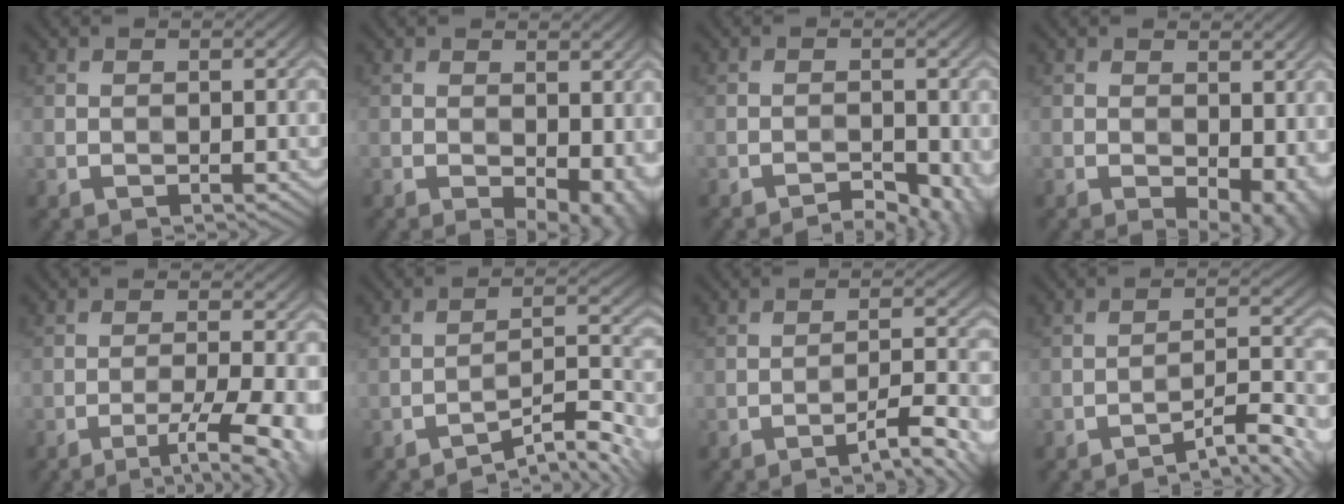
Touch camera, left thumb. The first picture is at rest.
{"total": 6.2, "force": [-1.3, 3.5, 5.0], "torque": [-0.065, -0.013, -0.014]}
{"total": 3.7, "force": [-2.7, 1.0, 2.2], "torque": [-0.039, 0.001, -0.039]}
{"total": 6.0, "force": [-1.2, 3.4, 4.8], "torque": [-0.065, -0.014, -0.012]}
{"total": 6.8, "force": [-3.4, 1.3, 5.8], "torque": [-0.095, -0.003, -0.048]}
{"total": 7.8, "force": [-6.1, 1.4, 4.8], "torque": [-0.074, 0.015, -0.100]}
{"total": 6.7, "force": [-4.4, 1.0, 5.0], "torque": [-0.079, 0.015, -0.067]}
{"total": 7.0, "force": [-5.3, 1.1, 4.4], "torque": [-0.069, 0.020, -0.083]}